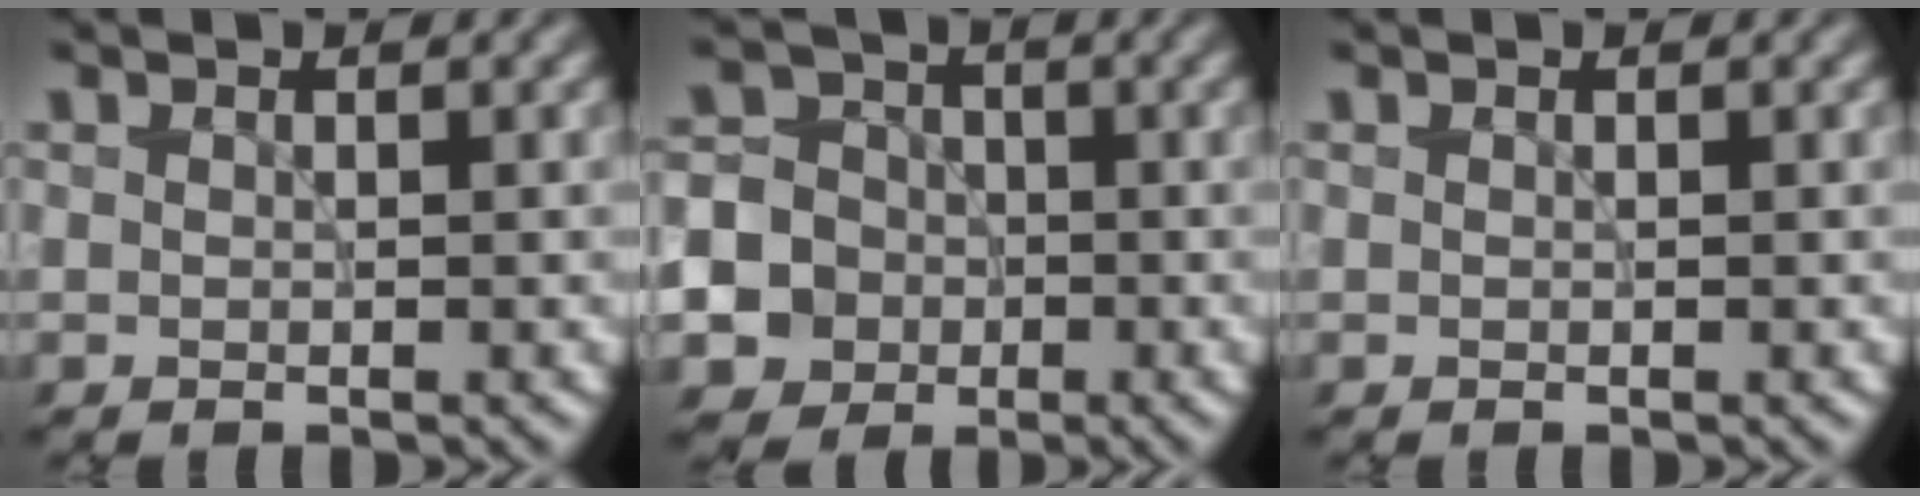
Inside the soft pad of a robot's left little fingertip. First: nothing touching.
{"total": 11.6, "force": [-4.4, 10.4, 2.4], "torque": [-0.073, -0.027, -0.098]}
{"total": 0.0}